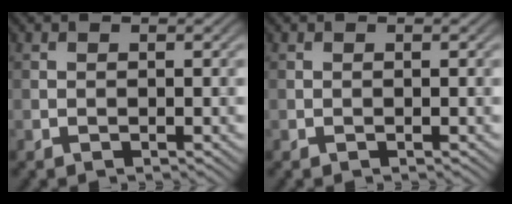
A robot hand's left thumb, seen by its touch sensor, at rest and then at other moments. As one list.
[{"total": 0.0}]